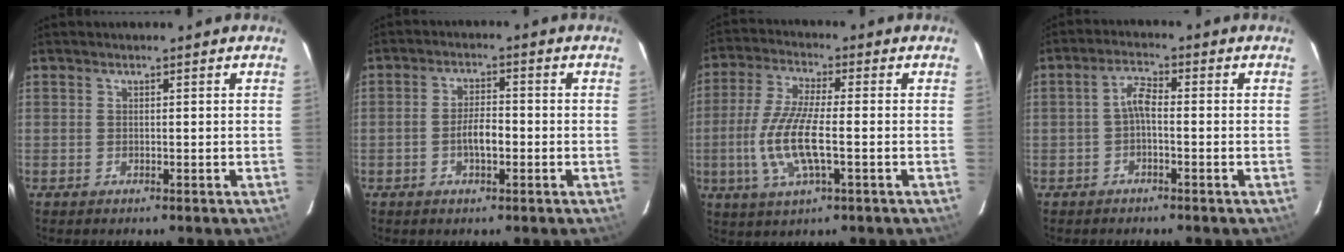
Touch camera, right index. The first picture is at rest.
{"total": 4.3, "force": [-1.4, 1.7, 3.7], "torque": [-0.073, 0.007, -0.022]}
{"total": 11.4, "force": [-2.3, 2.6, 10.9], "torque": [-0.228, -0.006, -0.047]}
{"total": 2.9, "force": [-1.0, 1.0, 2.6], "torque": [-0.056, 0.011, -0.021]}